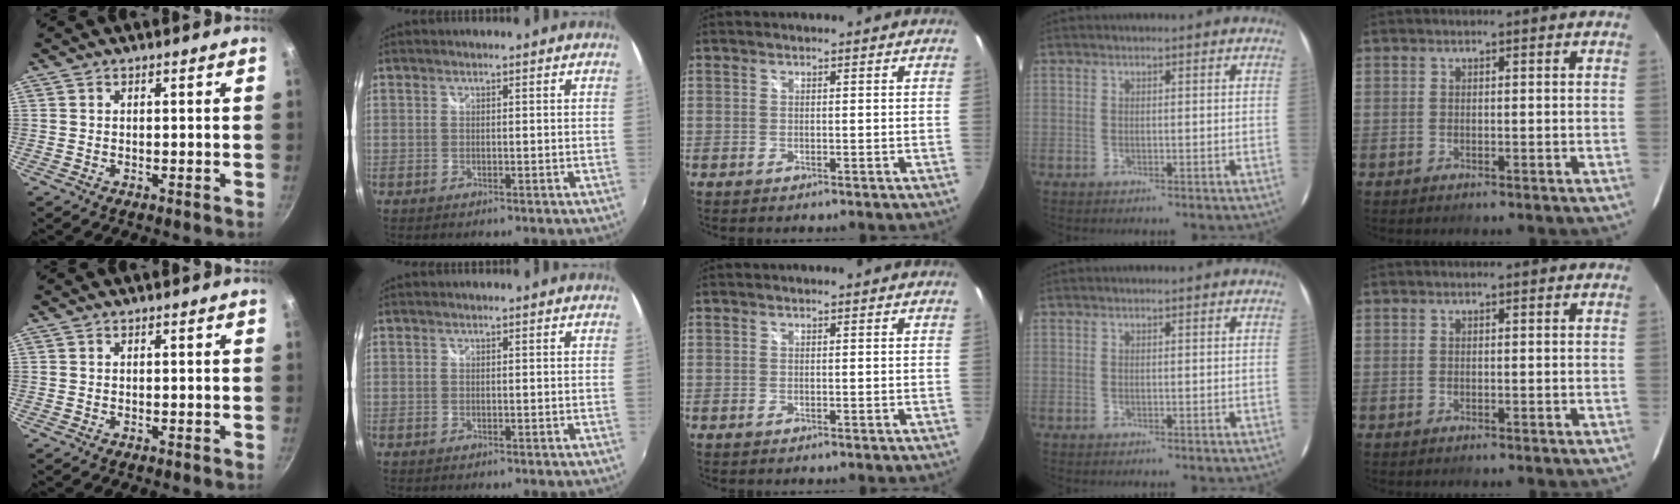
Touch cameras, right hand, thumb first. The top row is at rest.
{}